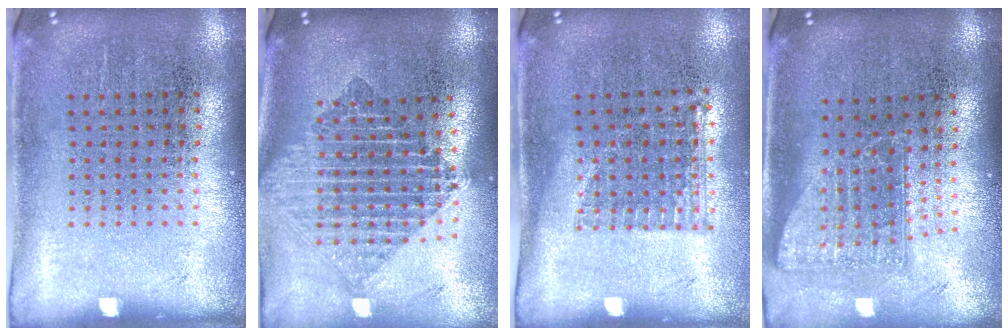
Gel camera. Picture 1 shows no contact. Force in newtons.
{"total": 2.2, "press": 1.7, "slide": 1.4}
{"total": 1.0, "press": 0.9, "slide": 0.5}
{"total": 1.7, "press": 1.2, "slide": 1.1}